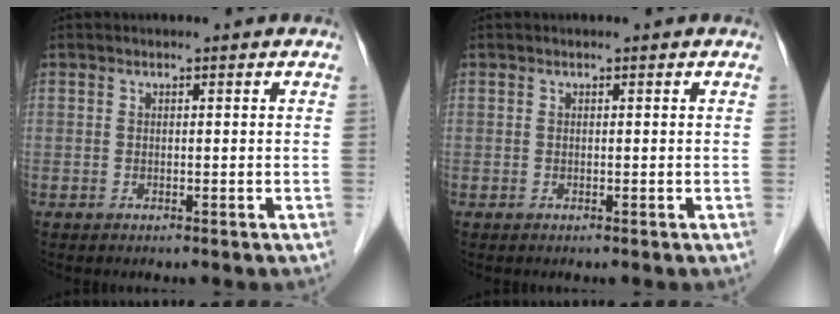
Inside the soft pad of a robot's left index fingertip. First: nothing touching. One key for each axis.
{"total": 0.0}